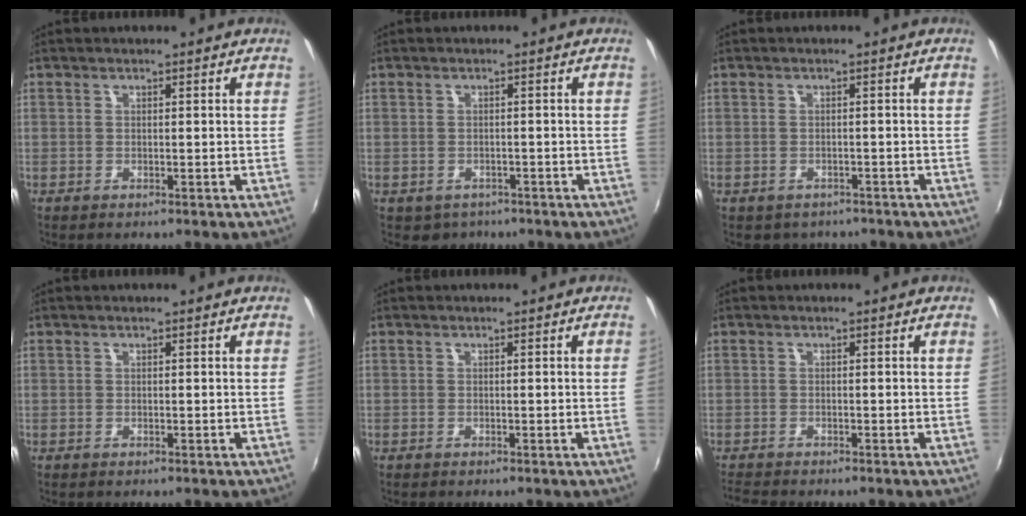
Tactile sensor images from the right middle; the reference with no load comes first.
{"total": 2.7, "force": [-1.6, 2.2, 0.4], "torque": [-0.016, -0.005, -0.020]}
{"total": 3.2, "force": [-2.4, 2.1, 0.4], "torque": [-0.016, -0.009, -0.031]}
{"total": 0.0}
{"total": 0.6, "force": [0.1, -0.4, 0.5], "torque": [-0.001, -0.005, 0.001]}
{"total": 2.9, "force": [-2.8, 0.2, 0.9], "torque": [-0.027, -0.017, -0.055]}